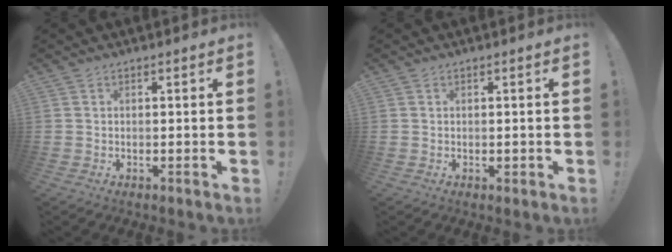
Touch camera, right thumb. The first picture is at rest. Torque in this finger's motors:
{"motor_torque": [0.14, 0.06, -0.22, -0.09, -0.02]}